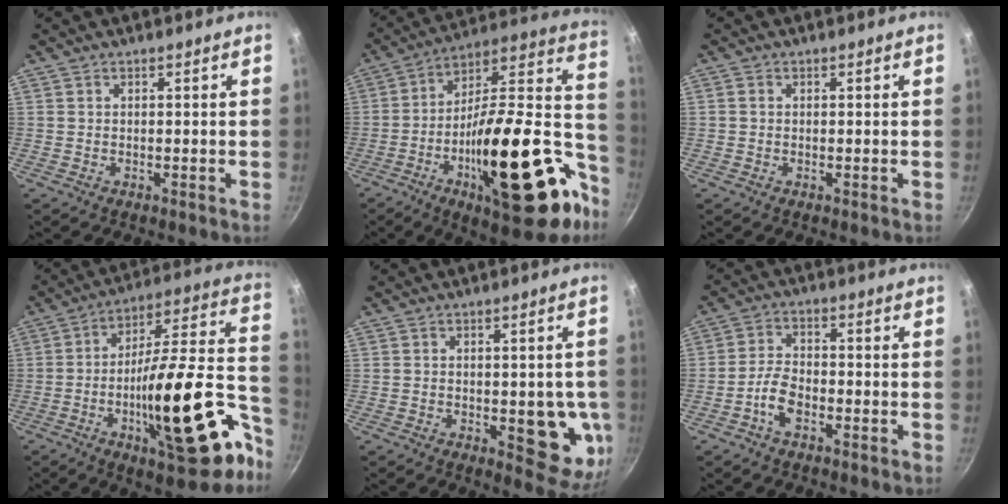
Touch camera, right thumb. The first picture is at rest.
{"total": 34.0, "force": [-8.2, 14.0, 29.8], "torque": [-0.425, 0.040, -0.120]}
{"total": 0.8, "force": [0.0, 0.7, 0.3], "torque": [-0.005, 0.003, -0.002]}
{"total": 29.3, "force": [-8.9, 9.7, 26.2], "torque": [-0.346, 0.037, -0.132]}
{"total": 11.2, "force": [-1.6, 5.2, 9.8], "torque": [-0.076, -0.013, -0.019]}
{"total": 5.8, "force": [-2.8, 3.0, 4.1], "torque": [-0.076, 0.027, -0.057]}